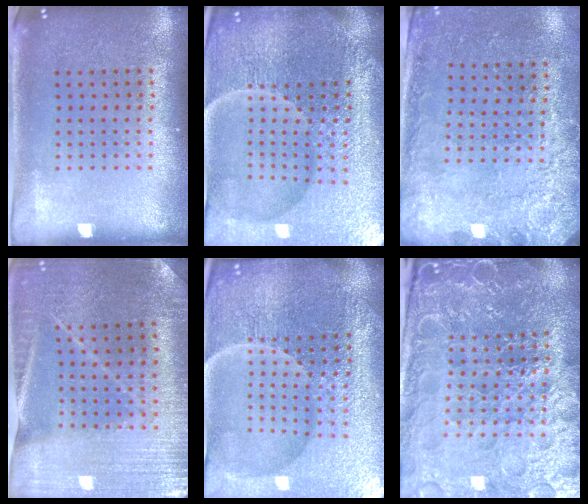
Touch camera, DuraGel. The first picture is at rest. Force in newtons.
{"total": 6.7, "press": 6.0, "slide": 3.1}
{"total": 2.5, "press": 2.1, "slide": 1.3}
{"total": 1.7, "press": 1.7, "slide": 0.1}
{"total": 5.7, "press": 5.3, "slide": 2.0}
{"total": 5.5, "press": 5.1, "slide": 2.0}